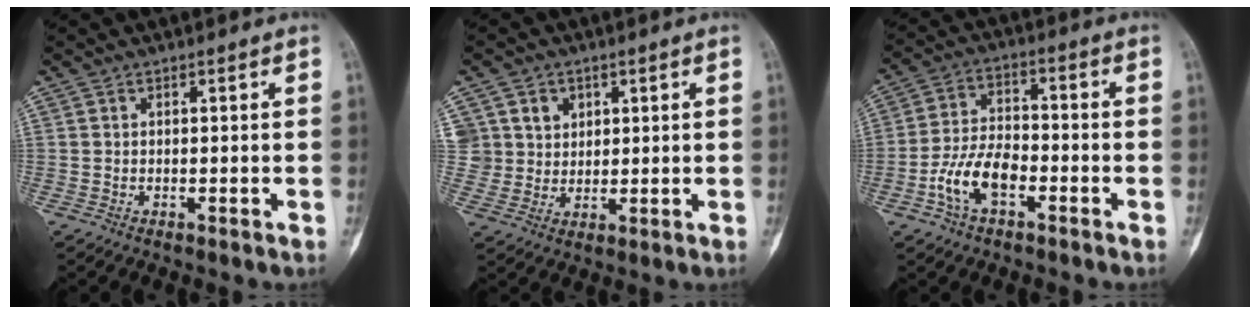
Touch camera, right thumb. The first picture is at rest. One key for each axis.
{"total": 7.3, "fx": 2.9, "fy": 6.5, "fz": 1.4, "tx": 0.004, "ty": -0.009, "tz": 0.058}
{"total": 9.7, "fx": -4.0, "fy": 5.2, "fz": 7.1, "tx": -0.135, "ty": 0.033, "tz": -0.078}